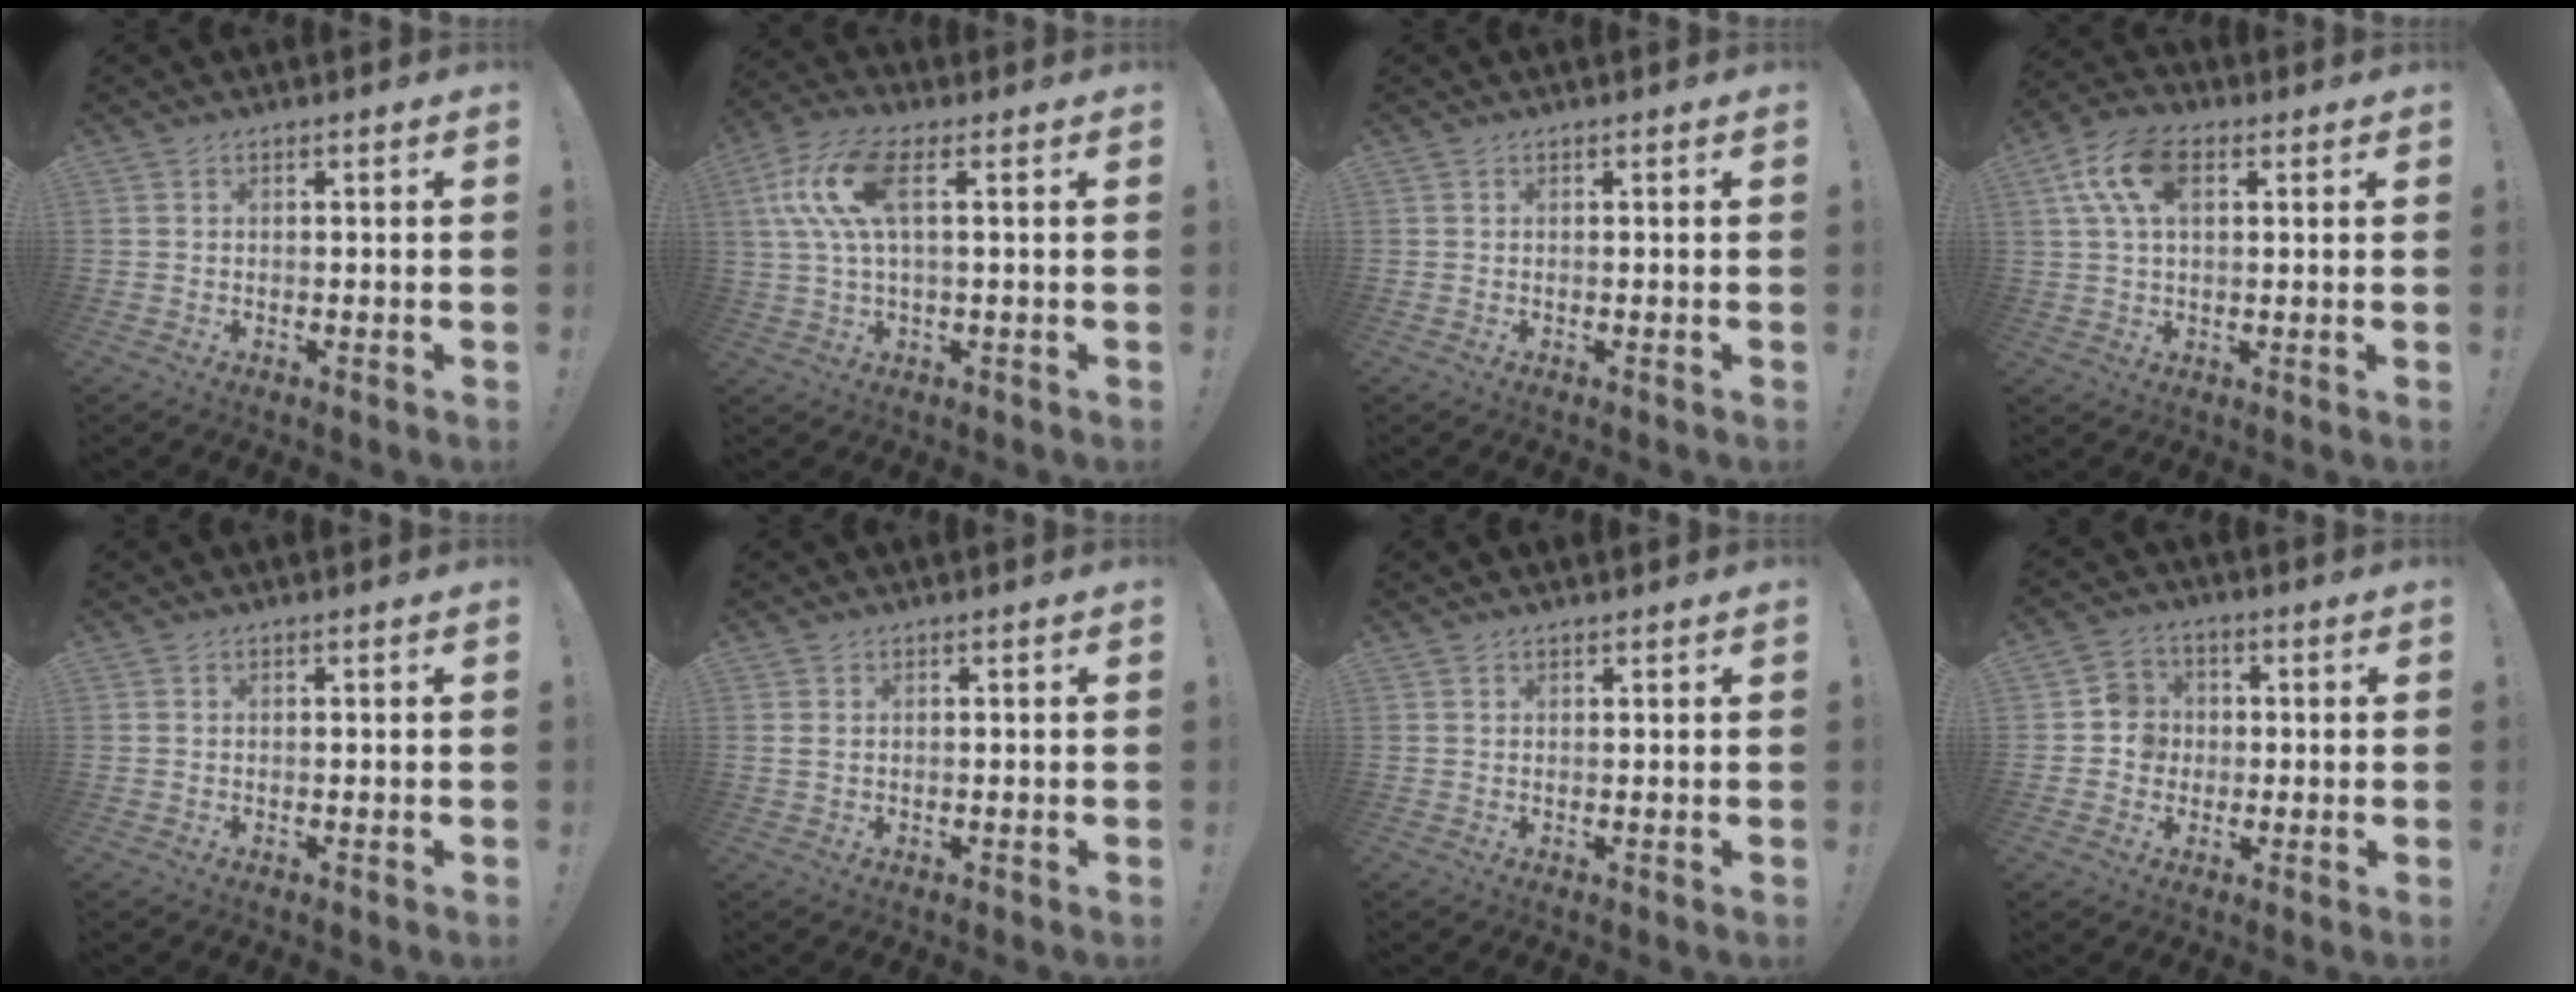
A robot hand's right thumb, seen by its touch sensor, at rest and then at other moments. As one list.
[{"total": 12.7, "force": [3.6, 4.7, 11.3], "torque": [-0.229, 0.000, 0.068]}, {"total": 0.0}, {"total": 12.2, "force": [4.0, 6.8, 9.3], "torque": [-0.168, 0.006, 0.078]}, {"total": 0.0}, {"total": 1.2, "force": [0.5, 0.7, 0.9], "torque": [-0.017, 0.003, 0.010]}, {"total": 1.0, "force": [1.0, 0.2, 0.0], "torque": [0.008, -0.004, 0.017]}, {"total": 7.0, "force": [-0.8, 6.8, 1.7], "torque": [-0.019, 0.014, -0.012]}]